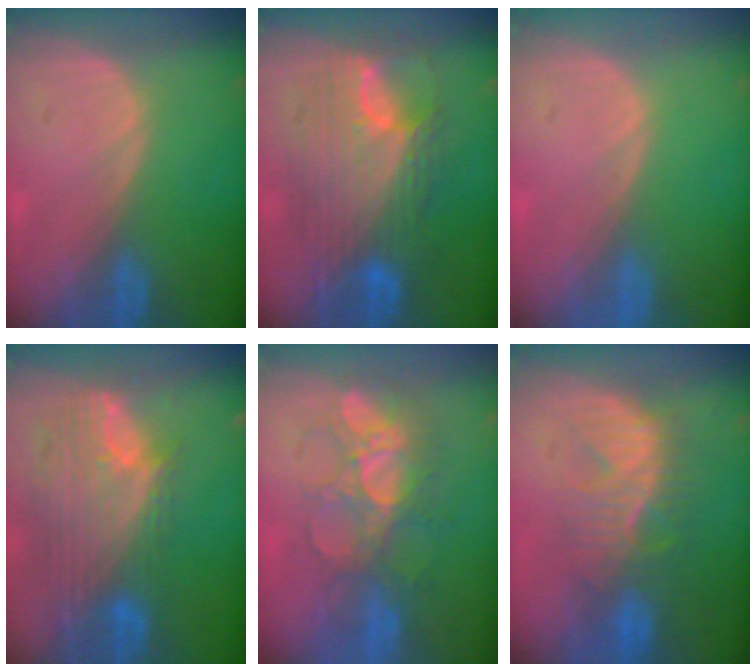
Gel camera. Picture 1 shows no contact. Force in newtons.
{"total": 11.8, "press": 11.7, "slide": 1.1}
{"total": 0.0}
{"total": 11.9, "press": 10.0, "slide": 6.4}
{"total": 8.4, "press": 8.1, "slide": 2.2}
{"total": 8.3, "press": 8.2, "slide": 1.5}